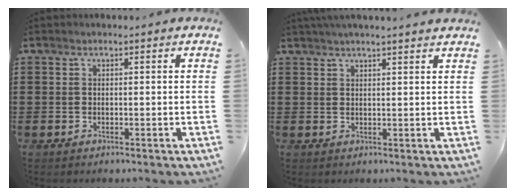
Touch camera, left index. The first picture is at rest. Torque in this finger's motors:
{"motor_torque": [0.72, -0.71, 0.18, 0.03]}